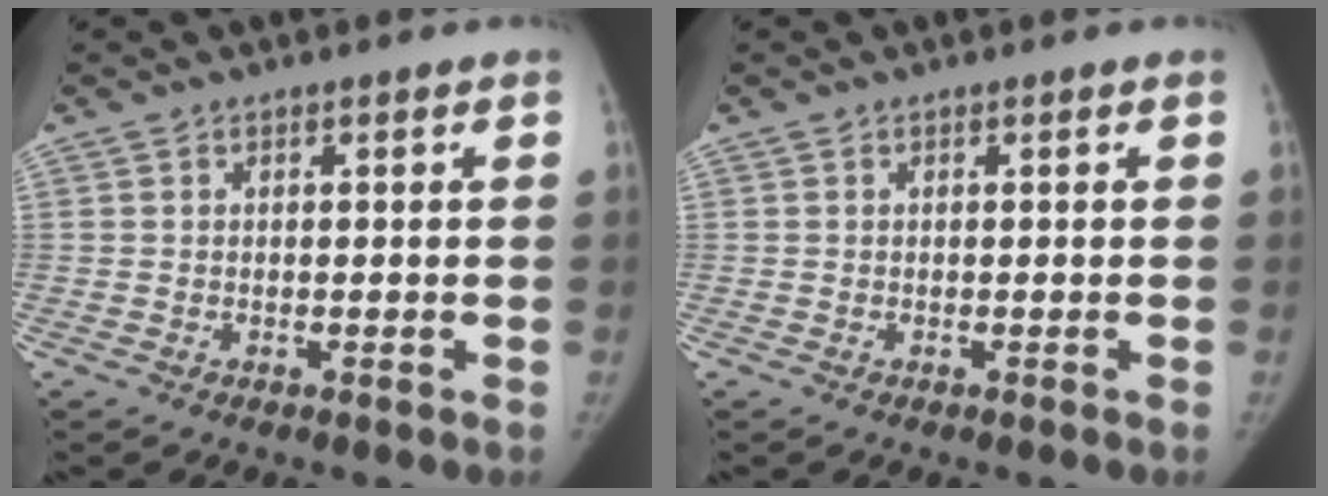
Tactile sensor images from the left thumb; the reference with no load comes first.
{"total": 0.0}